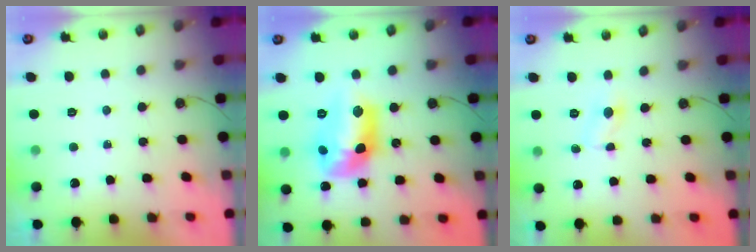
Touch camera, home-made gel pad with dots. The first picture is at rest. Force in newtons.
{"total": 14.4, "press": 14.4, "slide": 1.1}
{"total": 2.3, "press": 2.3, "slide": 0.2}